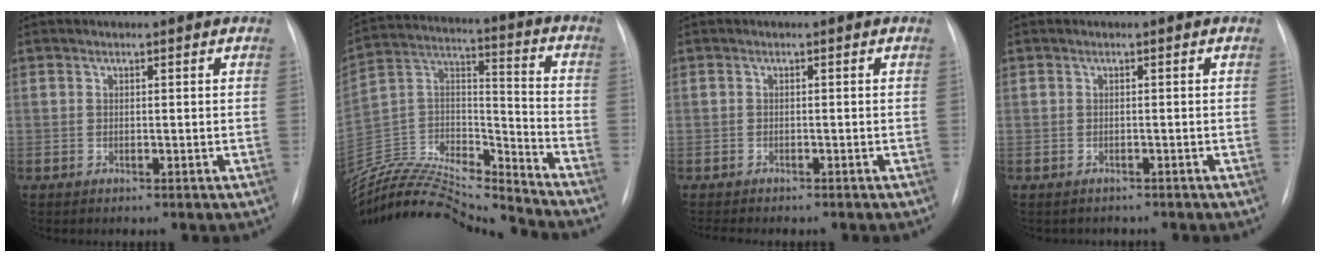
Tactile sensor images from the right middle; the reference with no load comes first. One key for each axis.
{"total": 21.8, "fx": -20.9, "fy": 0.9, "fz": 6.2, "tx": -0.128, "ty": 0.019, "tz": -0.362}
{"total": 2.9, "fx": -2.5, "fy": 1.0, "fz": 1.0, "tx": -0.015, "ty": -0.005, "tz": -0.033}
{"total": 1.8, "fx": -1.6, "fy": 0.8, "fz": 0.0, "tx": -0.004, "ty": 0.000, "tz": -0.021}